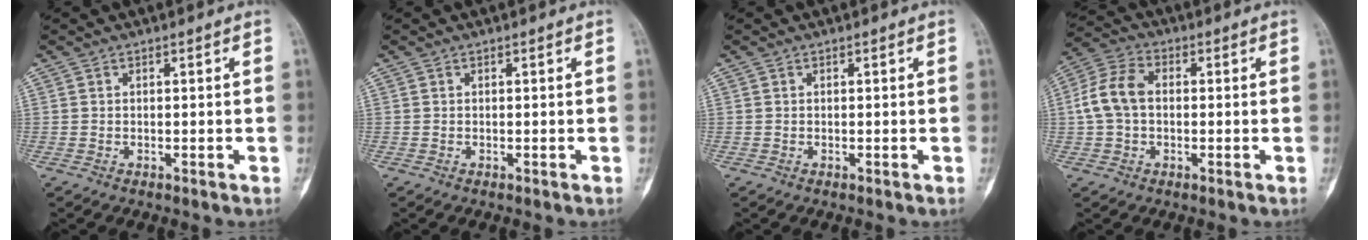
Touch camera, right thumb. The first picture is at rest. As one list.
[{"total": 0.0}, {"total": 0.0}, {"total": 8.2, "force": [0.1, 5.7, 6.0], "torque": [-0.125, 0.026, -0.006]}]